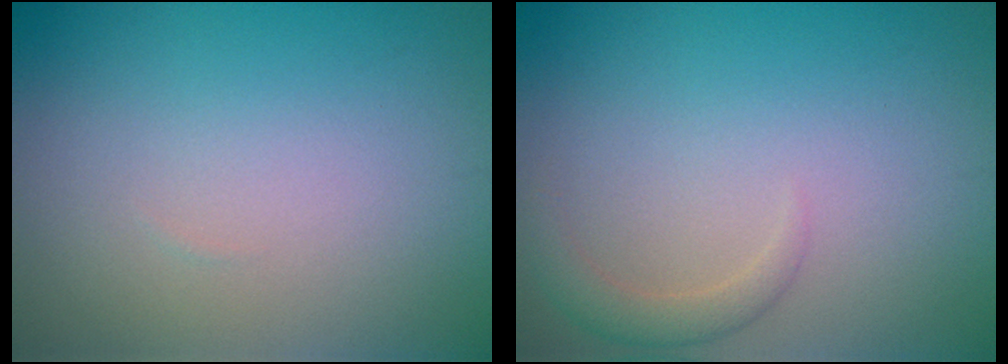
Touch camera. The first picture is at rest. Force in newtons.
{"total": 1.7, "press": 1.7, "slide": 0.1}